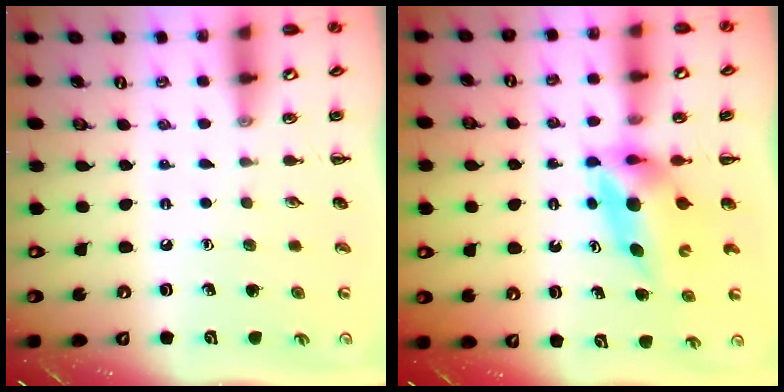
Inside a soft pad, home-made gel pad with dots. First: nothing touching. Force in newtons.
{"total": 6.5, "press": 6.4, "slide": 1.3}